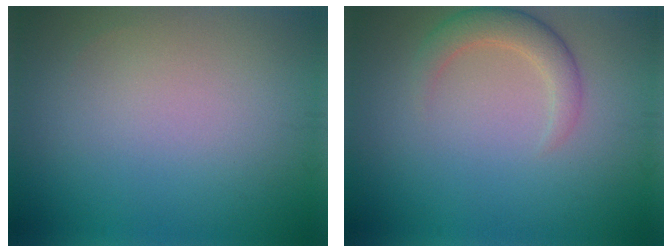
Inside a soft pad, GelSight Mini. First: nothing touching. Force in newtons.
{"total": 2.7, "press": 2.7, "slide": 0.2}